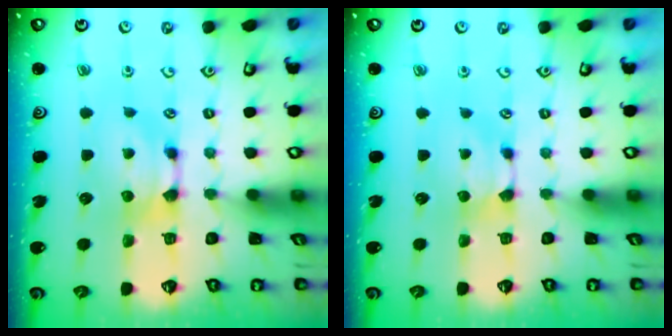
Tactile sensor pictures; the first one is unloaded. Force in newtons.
{"total": 0.9, "press": 0.8, "slide": 0.3}